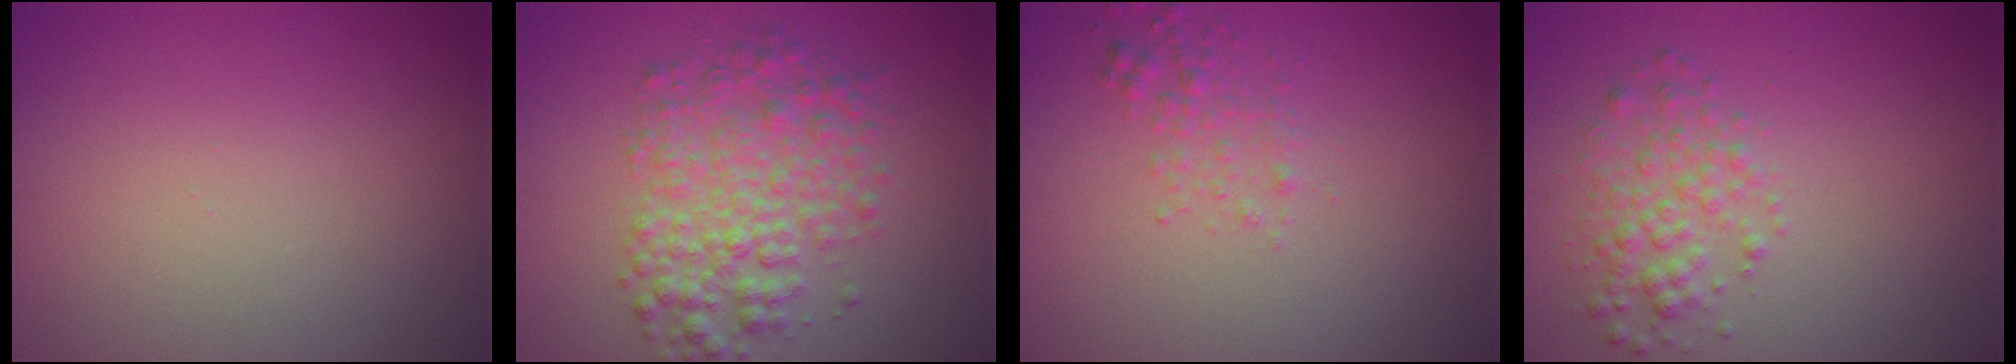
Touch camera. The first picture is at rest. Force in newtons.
{"total": 4.9, "press": 4.9, "slide": 0.1}
{"total": 1.6, "press": 1.5, "slide": 0.2}
{"total": 2.6, "press": 2.6, "slide": 0.0}